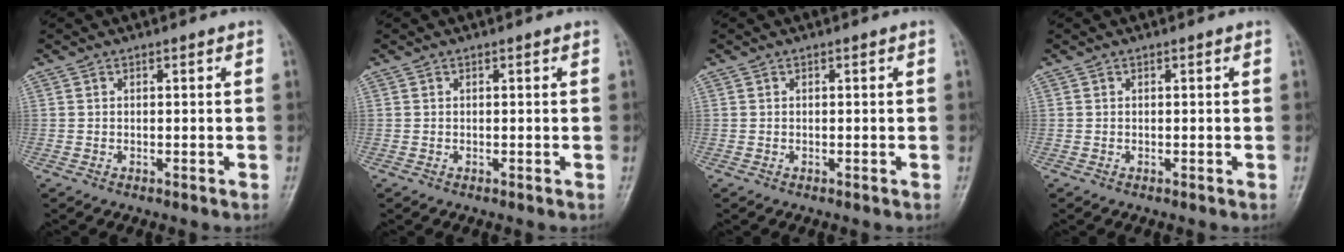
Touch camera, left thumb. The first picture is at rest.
{"total": 0.0}
{"total": 0.0}
{"total": 0.0}